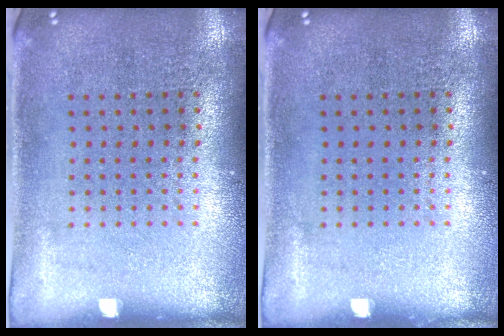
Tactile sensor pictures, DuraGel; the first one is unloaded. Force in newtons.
{"total": 0.0}